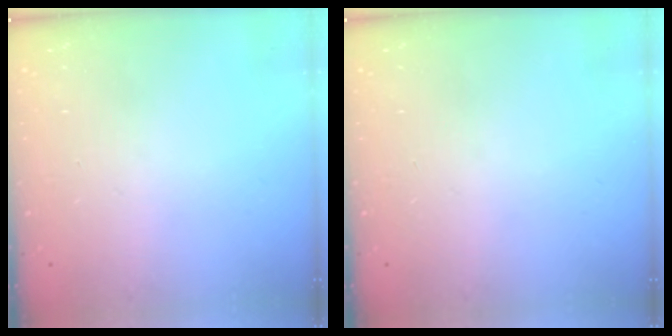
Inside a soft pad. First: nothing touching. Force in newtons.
{"total": 0.0}